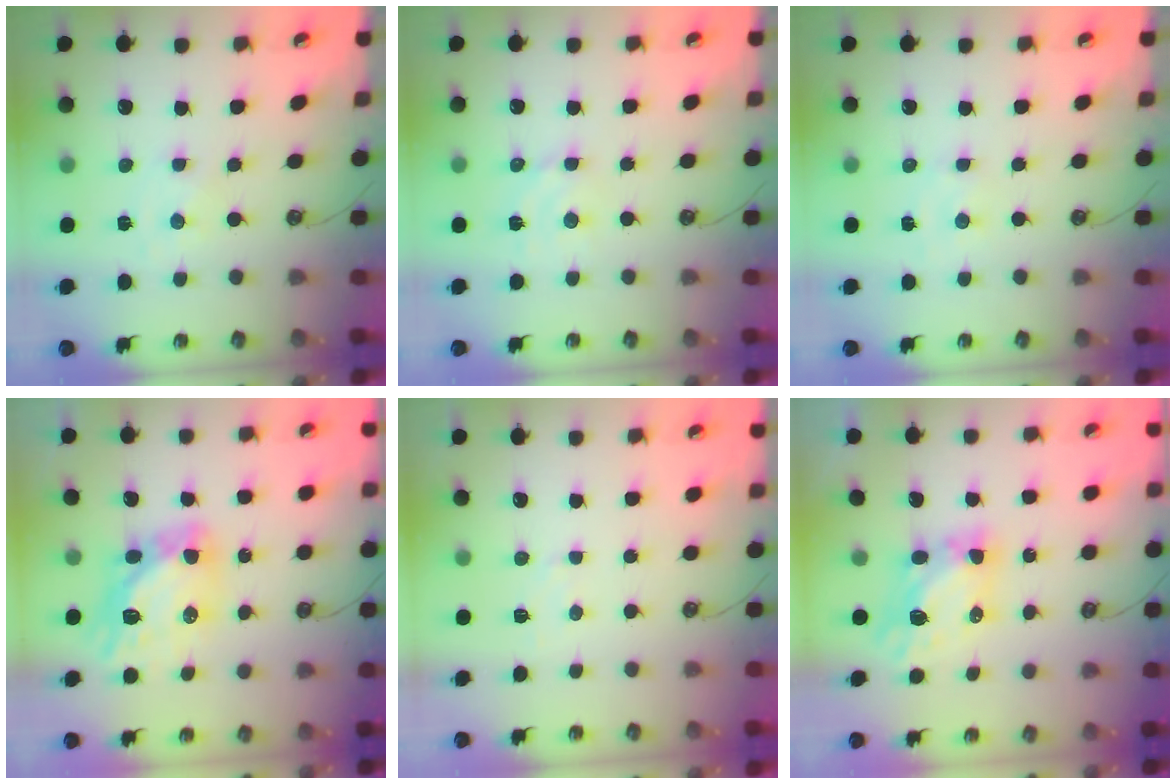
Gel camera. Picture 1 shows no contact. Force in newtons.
{"total": 4.0, "press": 3.9, "slide": 0.5}
{"total": 1.6, "press": 1.5, "slide": 0.3}
{"total": 12.9, "press": 12.8, "slide": 1.6}
{"total": 4.6, "press": 4.5, "slide": 0.6}
{"total": 5.8, "press": 5.8, "slide": 0.4}